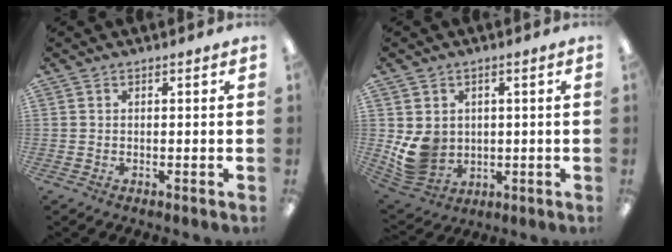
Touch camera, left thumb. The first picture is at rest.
{"total": 8.2, "force": [0.6, 7.4, 3.5], "torque": [-0.078, -0.002, 0.017]}